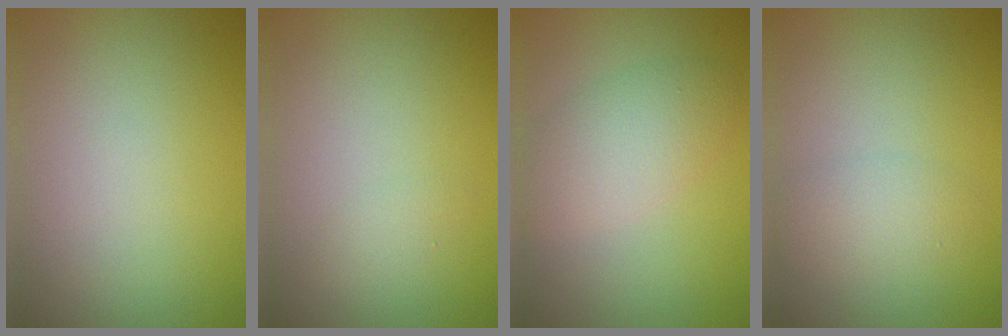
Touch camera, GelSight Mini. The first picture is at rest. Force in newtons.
{"total": 0.9, "press": 0.9, "slide": 0.1}
{"total": 4.0, "press": 4.0, "slide": 0.2}
{"total": 2.3, "press": 2.3, "slide": 0.1}